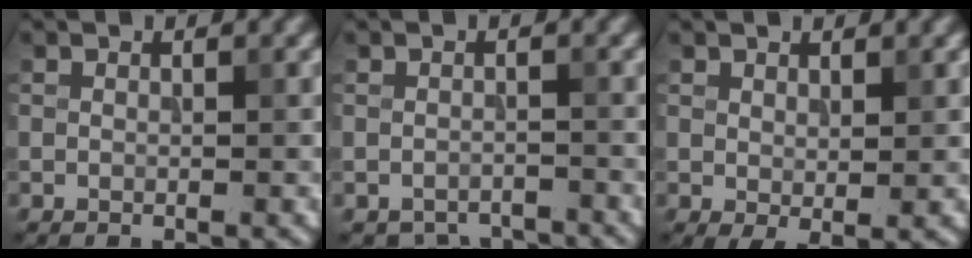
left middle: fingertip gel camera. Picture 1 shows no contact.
{"total": 3.1, "force": [-3.0, 0.9, 0.4], "torque": [-0.002, -0.007, -0.044]}
{"total": 1.5, "force": [0.4, 0.6, 1.4], "torque": [-0.025, -0.004, 0.011]}